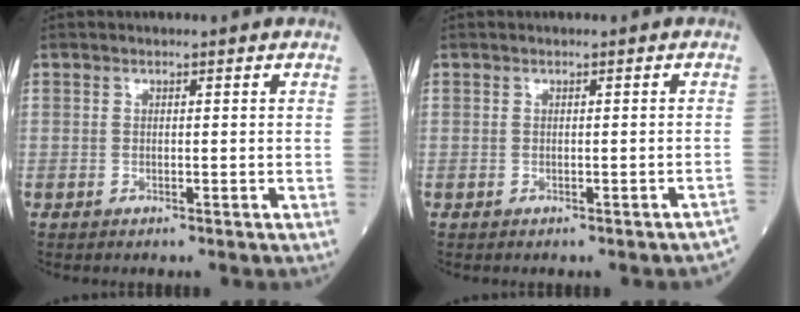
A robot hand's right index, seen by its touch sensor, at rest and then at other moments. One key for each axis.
{"total": 2.0, "fx": -1.8, "fy": 0.1, "fz": 0.9, "tx": -0.007, "ty": 0.003, "tz": -0.019}